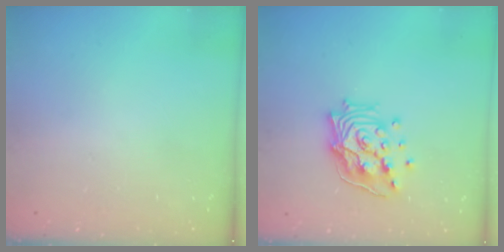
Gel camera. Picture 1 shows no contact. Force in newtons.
{"total": 15.3, "press": 15.1, "slide": 2.7}